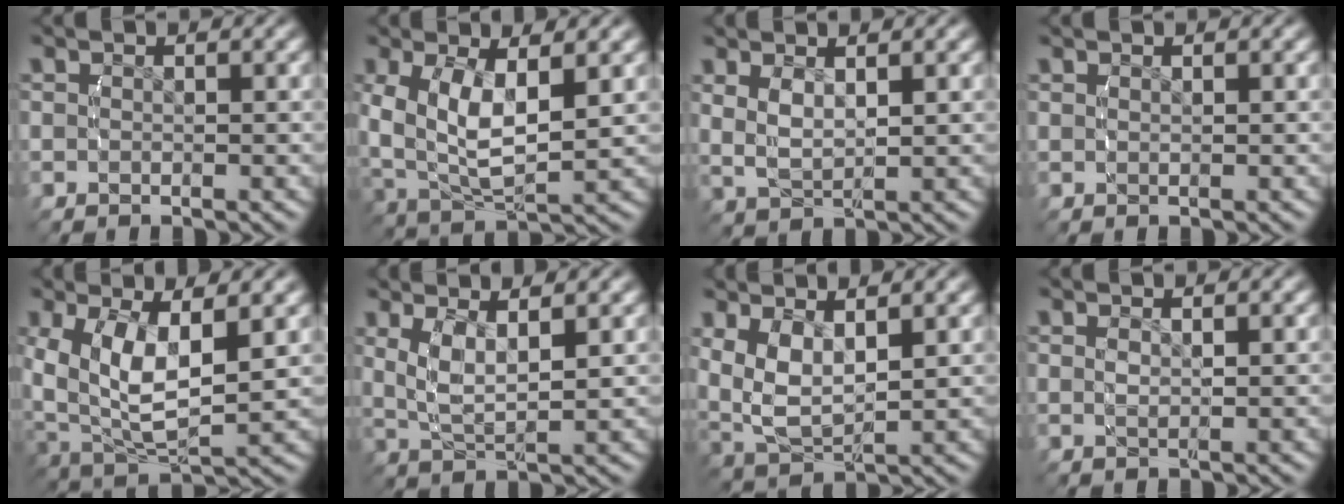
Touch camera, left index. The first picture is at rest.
{"total": 7.4, "force": [0.5, 4.7, 5.7], "torque": [-0.128, -0.029, 0.027]}
{"total": 3.8, "force": [1.4, 2.2, 2.7], "torque": [-0.061, -0.004, 0.028]}
{"total": 0.6, "force": [0.5, -0.3, 0.1], "torque": [-0.001, 0.000, 0.012]}
{"total": 8.3, "force": [0.3, 5.3, 6.4], "torque": [-0.146, -0.037, 0.028]}
{"total": 4.8, "force": [1.3, 2.4, 3.9], "torque": [-0.092, -0.012, 0.031]}
{"total": 6.8, "force": [1.0, 5.0, 4.5], "torque": [-0.122, -0.028, 0.029]}
{"total": 1.1, "force": [0.6, -0.1, 1.0], "torque": [-0.012, 0.003, 0.013]}